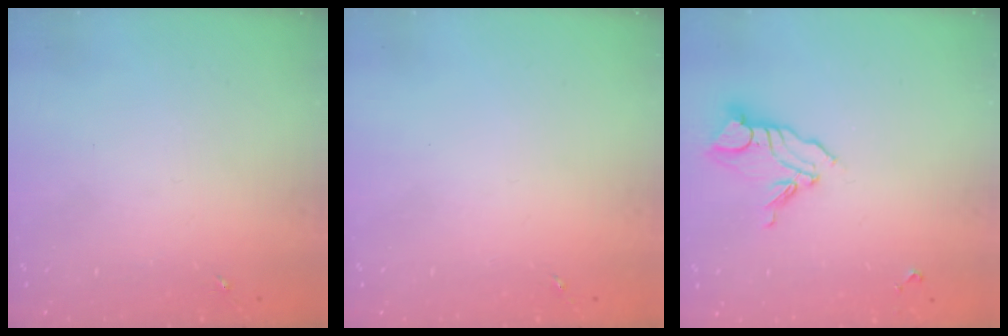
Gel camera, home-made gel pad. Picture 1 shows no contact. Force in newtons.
{"total": 0.0}
{"total": 9.9, "press": 9.8, "slide": 0.8}